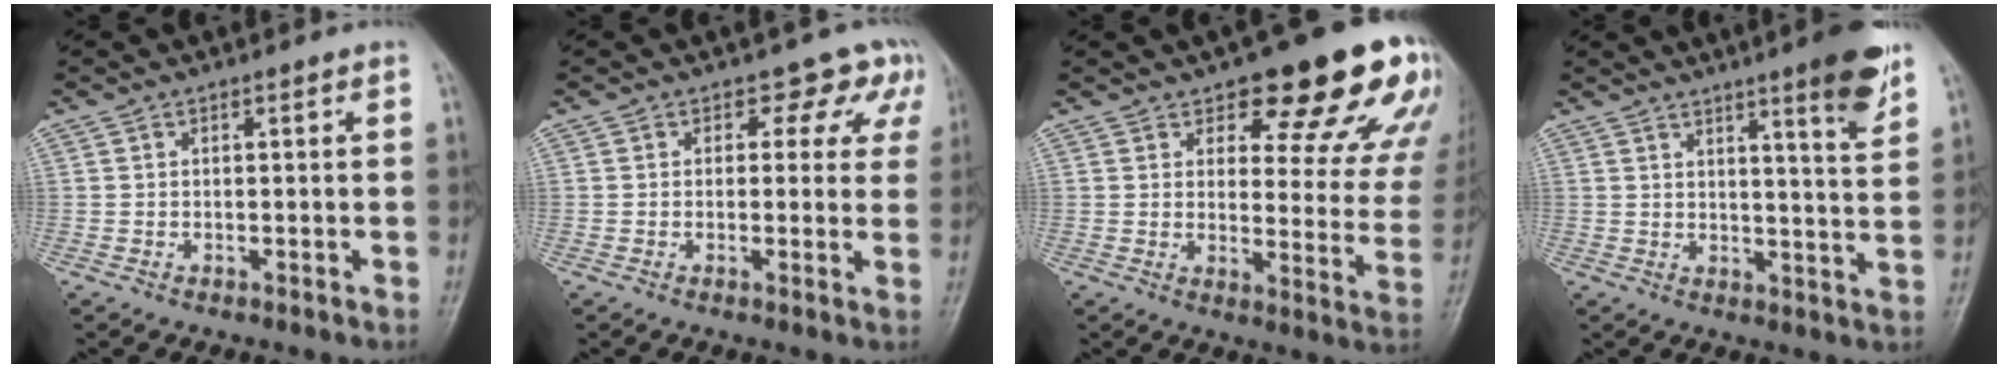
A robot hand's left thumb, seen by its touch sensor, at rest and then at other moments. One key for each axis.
{"total": 6.2, "fx": 3.4, "fy": 4.3, "fz": 2.8, "tx": 0.007, "ty": -0.012, "tz": 0.022}
{"total": 20.3, "fx": 13.6, "fy": 7.2, "fz": 13.3, "tx": -0.111, "ty": -0.066, "tz": 0.159}
{"total": 9.4, "fx": 5.9, "fy": 0.8, "fz": 7.2, "tx": -0.088, "ty": -0.036, "tz": 0.078}